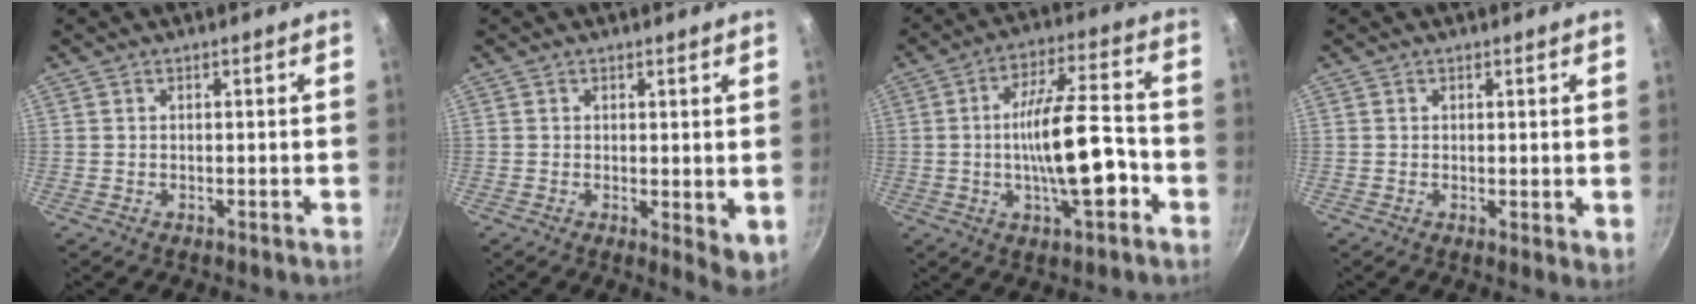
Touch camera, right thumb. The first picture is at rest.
{"total": 5.1, "force": [0.2, 2.2, 4.6], "torque": [-0.059, -0.016, 0.004]}
{"total": 14.8, "force": [-3.6, 4.6, 13.6], "torque": [-0.214, 0.032, -0.064]}
{"total": 2.1, "force": [0.5, 1.0, 1.8], "torque": [-0.022, -0.006, 0.006]}